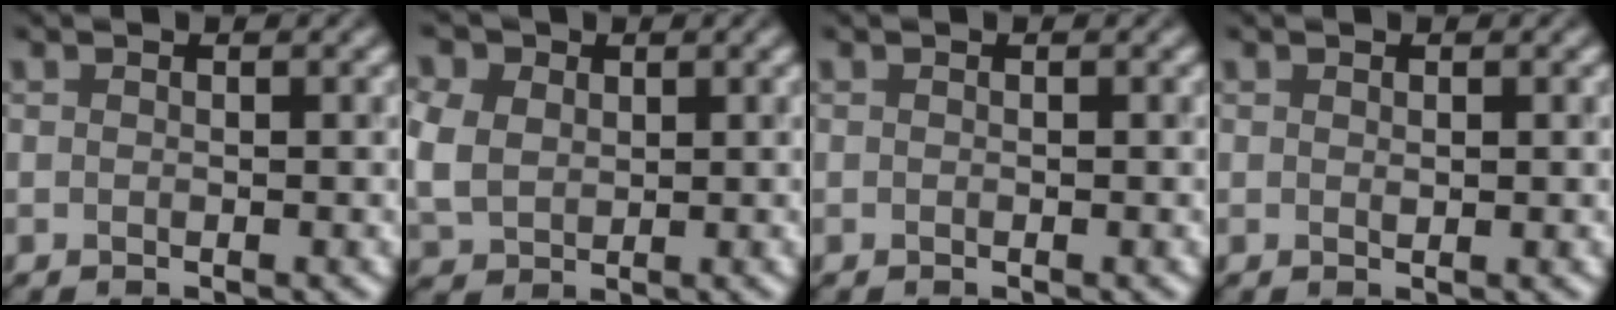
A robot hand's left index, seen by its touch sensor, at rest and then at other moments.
{"total": 7.3, "force": [2.3, 5.7, 4.0], "torque": [-0.117, 0.033, 0.039]}
{"total": 0.0}
{"total": 0.0}